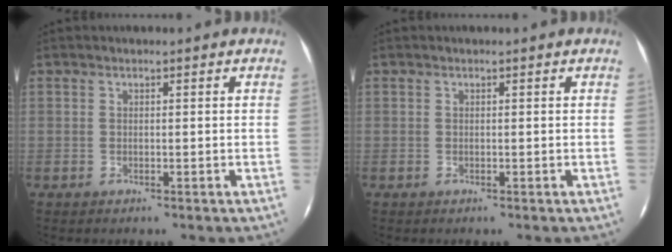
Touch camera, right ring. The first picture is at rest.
{"total": 0.0}